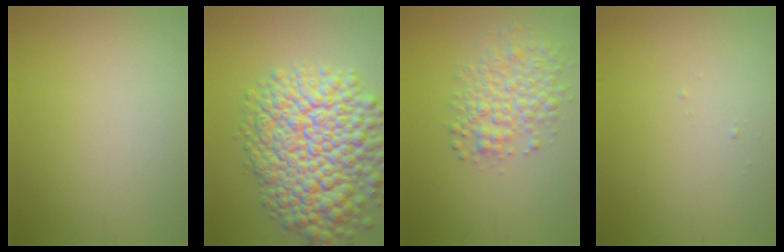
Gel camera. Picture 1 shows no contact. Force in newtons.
{"total": 12.4, "press": 12.4, "slide": 0.5}
{"total": 4.3, "press": 4.3, "slide": 0.1}
{"total": 0.0}